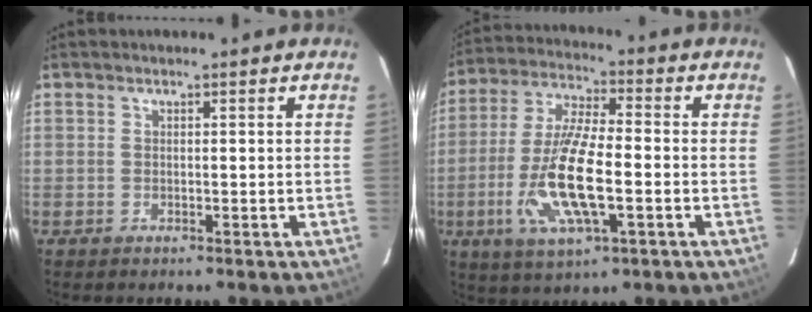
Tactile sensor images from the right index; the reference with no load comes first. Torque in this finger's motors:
{"motor_torque": [0.99, -0.64, 0.91, 0.21]}